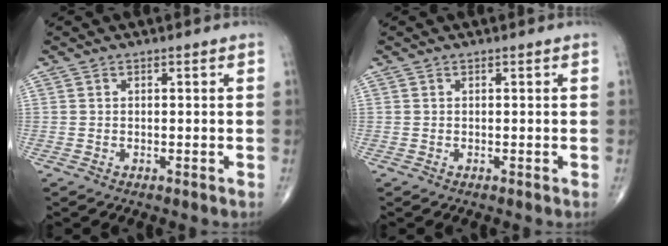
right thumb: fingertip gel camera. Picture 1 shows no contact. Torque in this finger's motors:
{"motor_torque": [0.00, 0.01, 0.00, 0.00, 0.00]}